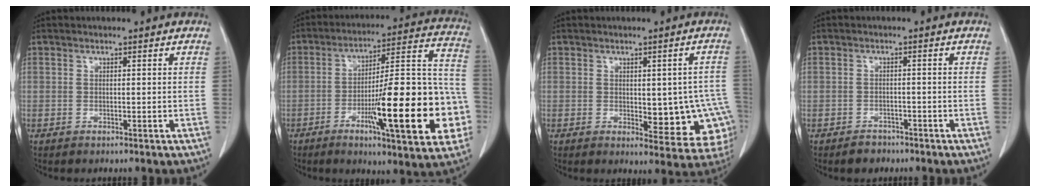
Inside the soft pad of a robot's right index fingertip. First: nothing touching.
{"total": 23.5, "force": [-6.9, 3.7, 22.2], "torque": [-0.262, 0.018, -0.095]}
{"total": 11.7, "force": [-1.8, 5.2, 10.4], "torque": [-0.095, 0.007, -0.009]}
{"total": 2.4, "force": [-1.8, 1.5, 0.3], "torque": [-0.009, 0.005, -0.025]}